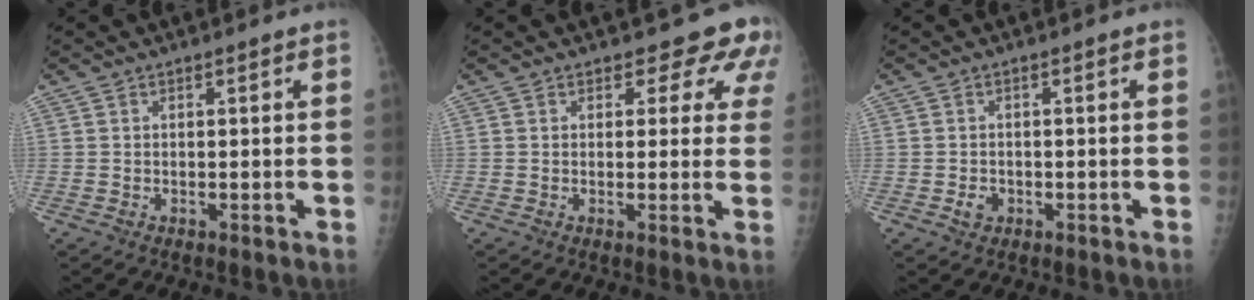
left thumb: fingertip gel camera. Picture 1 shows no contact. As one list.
[{"total": 6.9, "force": [5.4, 3.6, 2.2], "torque": [0.017, -0.025, 0.046]}, {"total": 1.6, "force": [-0.5, 1.3, 0.8], "torque": [-0.010, 0.004, -0.006]}]